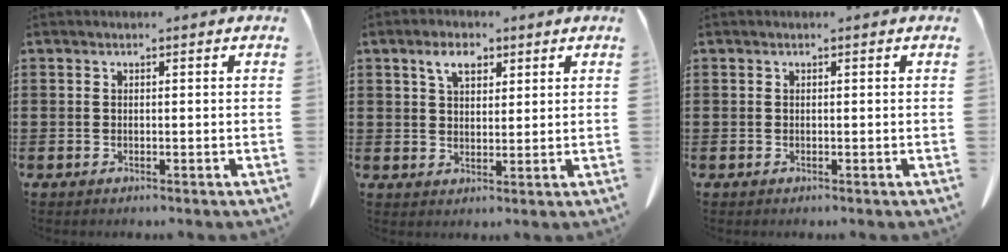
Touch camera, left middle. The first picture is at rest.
{"total": 4.4, "force": [2.7, 2.4, 2.5], "torque": [-0.053, 0.005, 0.047]}
{"total": 0.0}